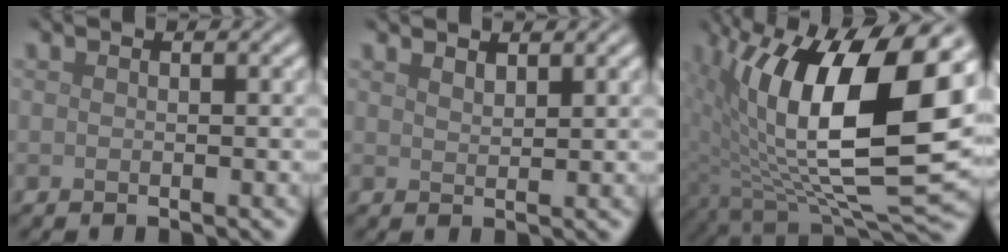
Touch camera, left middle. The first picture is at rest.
{"total": 1.3, "force": [1.2, 0.2, 0.3], "torque": [-0.005, -0.002, 0.021]}
{"total": 16.6, "force": [3.1, 7.3, 14.6], "torque": [-0.267, -0.015, 0.059]}